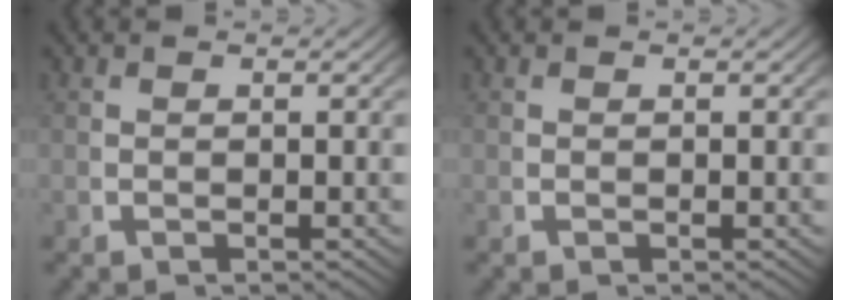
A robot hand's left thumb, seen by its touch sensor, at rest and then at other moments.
{"total": 0.0}